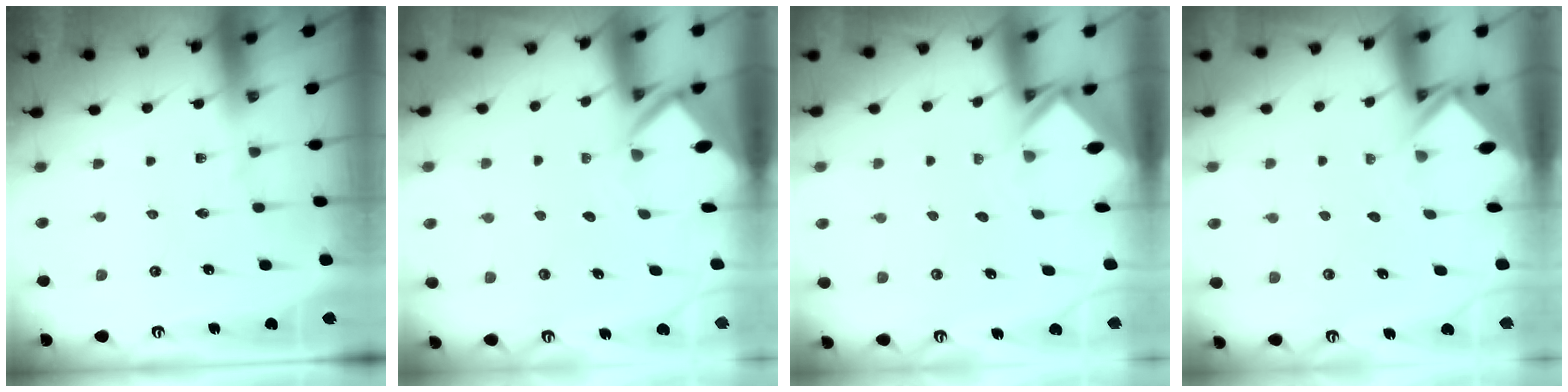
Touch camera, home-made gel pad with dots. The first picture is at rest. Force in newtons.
{"total": 3.7, "press": 3.7, "slide": 0.2}
{"total": 2.4, "press": 2.4, "slide": 0.2}
{"total": 2.6, "press": 2.6, "slide": 0.2}